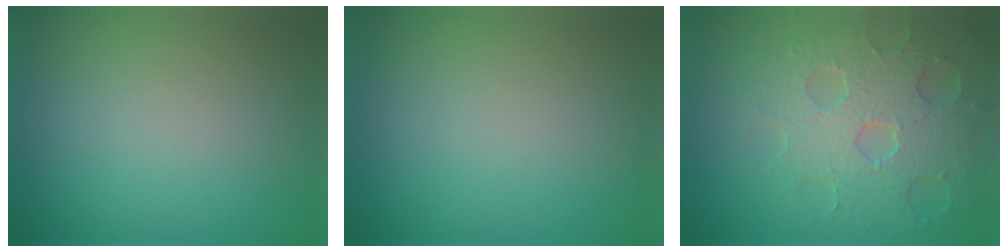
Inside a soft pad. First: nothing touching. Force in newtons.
{"total": 0.0}
{"total": 6.4, "press": 5.3, "slide": 3.6}